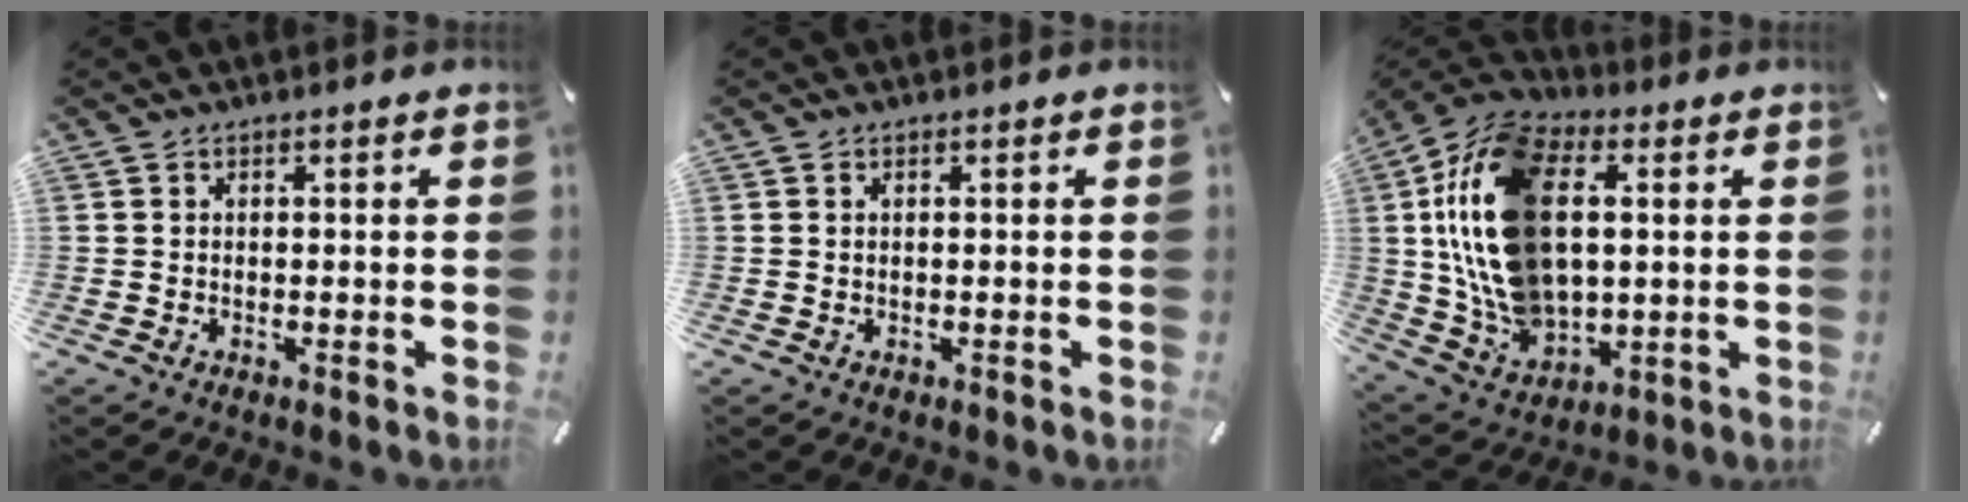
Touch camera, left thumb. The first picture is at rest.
{"total": 0.0}
{"total": 20.8, "force": [3.2, 14.5, 14.6], "torque": [-0.338, -0.007, 0.056]}